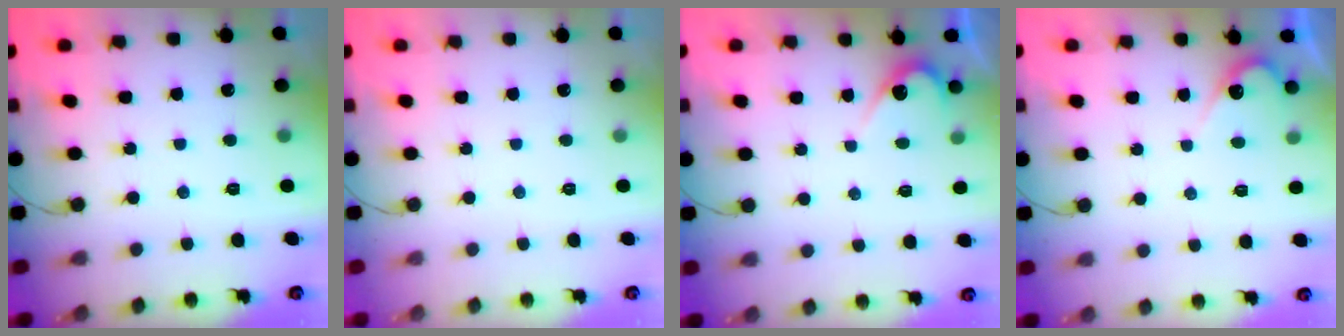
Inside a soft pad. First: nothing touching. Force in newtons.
{"total": 0.0}
{"total": 3.8, "press": 3.8, "slide": 0.3}
{"total": 5.1, "press": 5.0, "slide": 0.4}